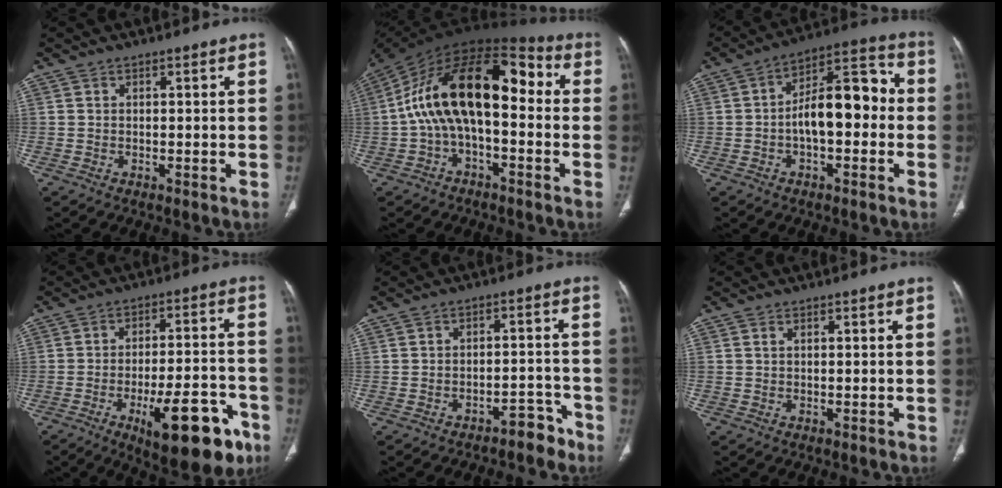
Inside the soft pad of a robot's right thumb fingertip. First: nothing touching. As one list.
[{"total": 20.0, "force": [0.0, 10.2, 17.2], "torque": [-0.277, 0.063, -0.010]}, {"total": 13.5, "force": [-1.2, 6.7, 11.6], "torque": [-0.162, 0.047, -0.028]}, {"total": 17.9, "force": [-8.8, 6.4, 14.2], "torque": [-0.169, 0.047, -0.116]}, {"total": 5.1, "force": [-4.0, 2.5, 2.0], "torque": [-0.015, 0.051, -0.050]}, {"total": 0.5, "force": [0.2, 0.3, 0.4], "torque": [-0.011, 0.004, 0.005]}]